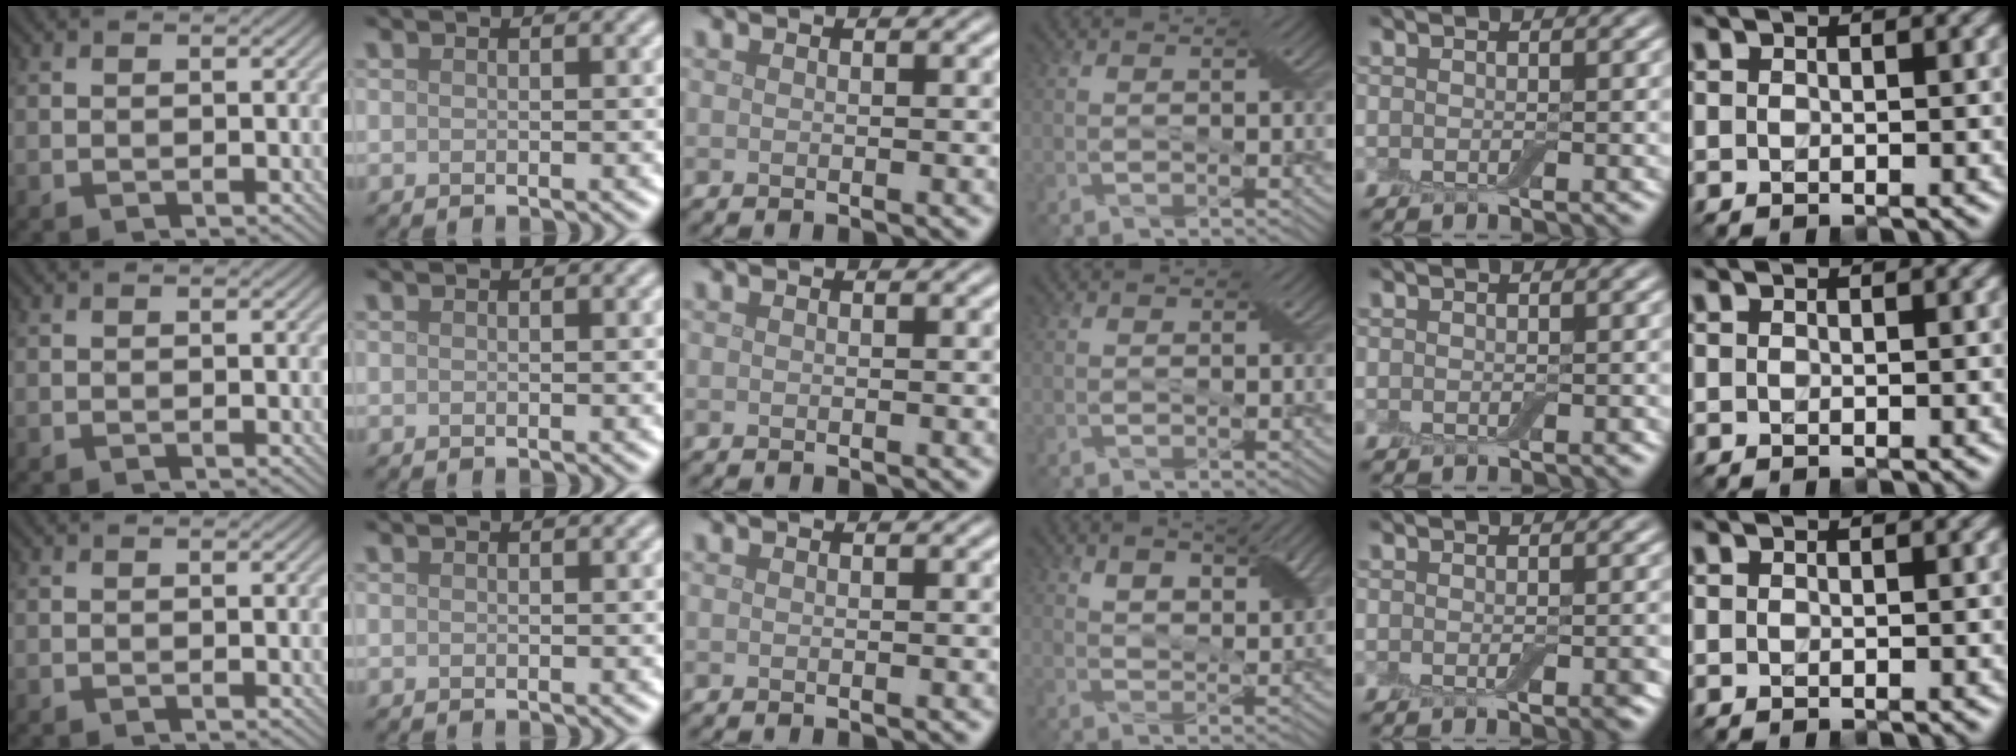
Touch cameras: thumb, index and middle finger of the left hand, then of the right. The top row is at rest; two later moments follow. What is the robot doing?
{"motion": "squeeze", "object": "air blower"}